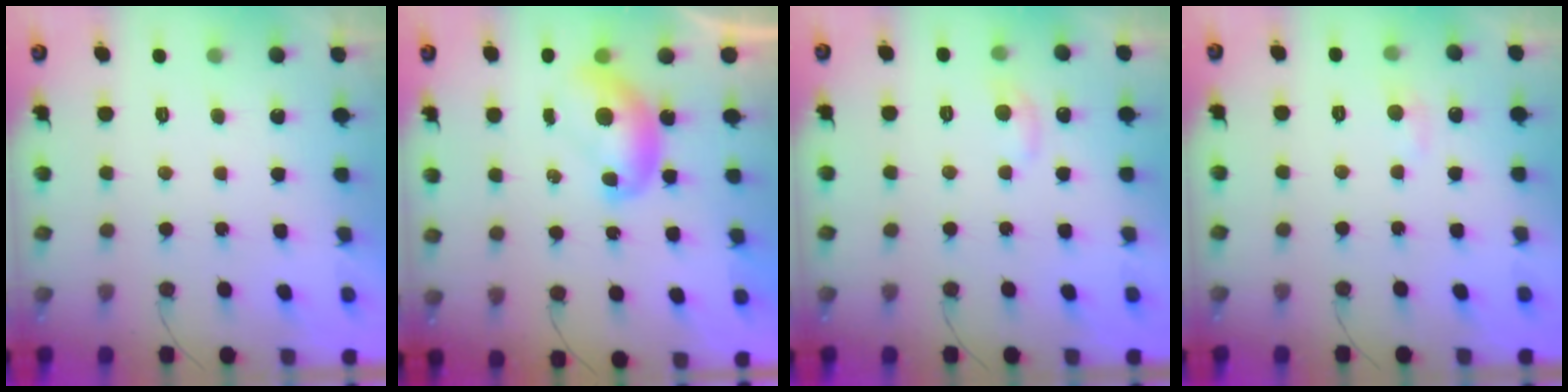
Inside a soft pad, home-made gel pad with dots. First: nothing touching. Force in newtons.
{"total": 7.8, "press": 7.8, "slide": 0.2}
{"total": 5.5, "press": 5.5, "slide": 0.7}
{"total": 5.4, "press": 5.4, "slide": 0.7}